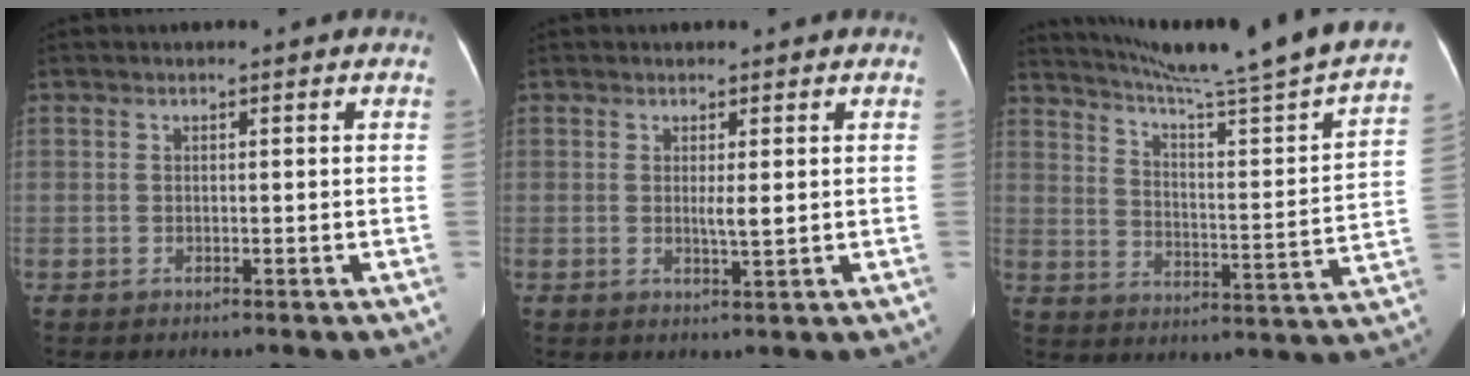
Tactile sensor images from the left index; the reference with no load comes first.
{"total": 1.6, "force": [0.0, 0.0, 1.6], "torque": [-0.034, -0.003, 0.007]}
{"total": 27.1, "force": [23.7, -1.2, 13.3], "torque": [-0.215, -0.081, 0.316]}